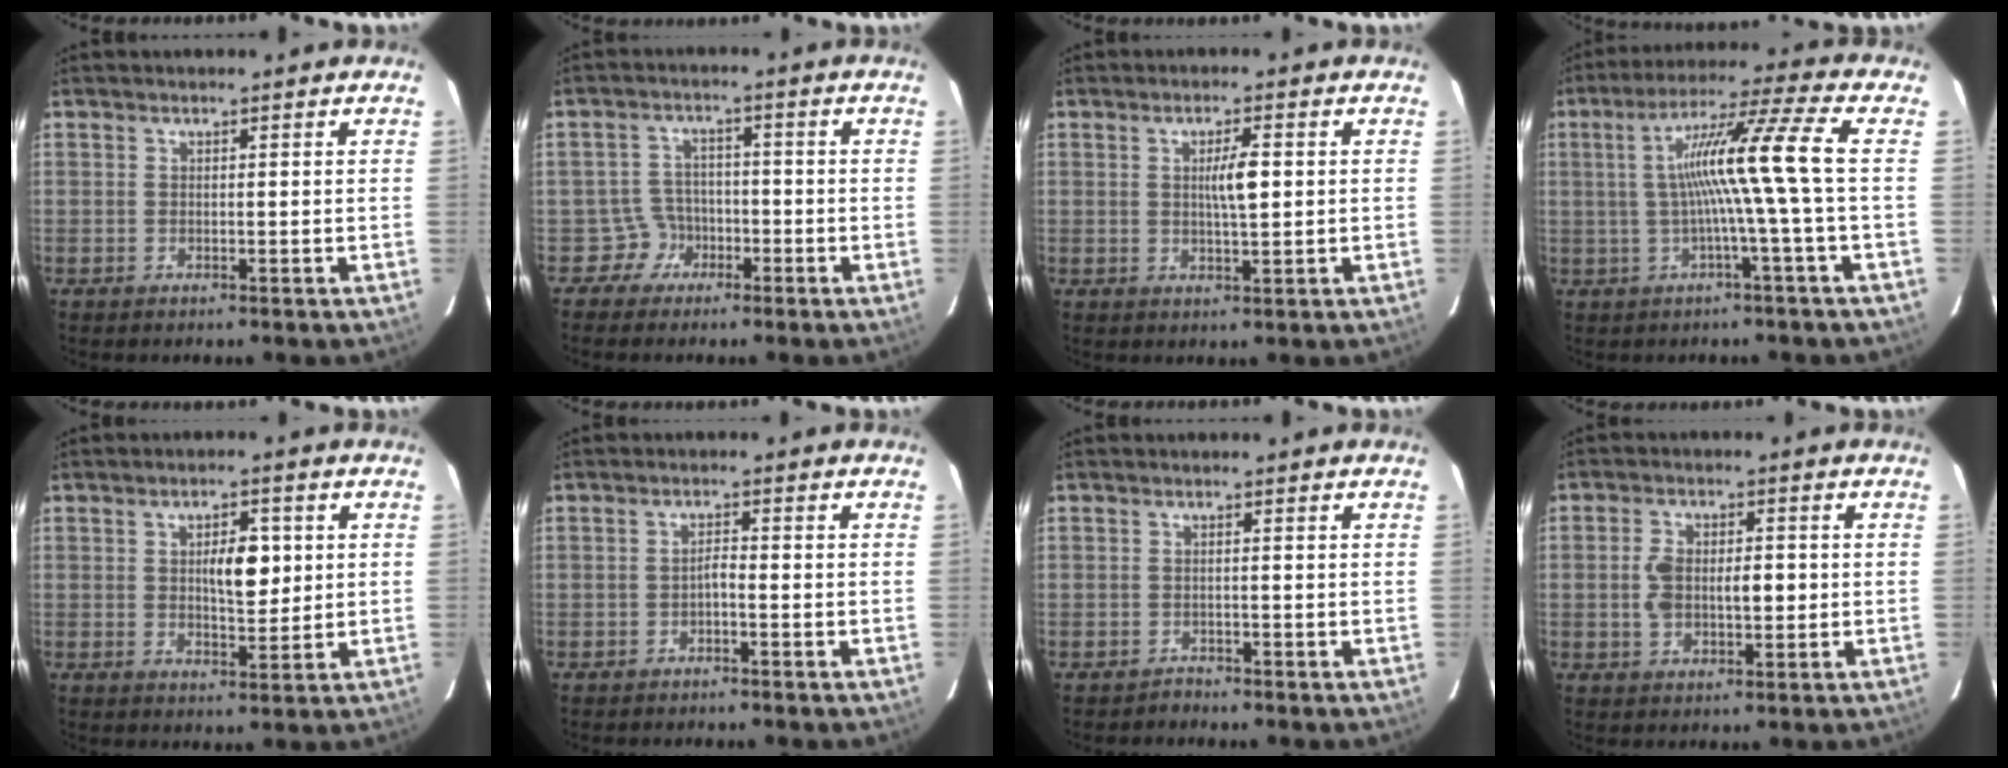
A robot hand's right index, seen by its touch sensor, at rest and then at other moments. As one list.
[{"total": 4.0, "force": [-2.1, 3.4, -0.5], "torque": [0.014, 0.015, -0.037]}, {"total": 4.0, "force": [0.5, 0.5, 3.9], "torque": [-0.066, 0.001, 0.008]}, {"total": 11.1, "force": [0.0, -2.2, 10.9], "torque": [-0.186, 0.020, 0.001]}, {"total": 6.0, "force": [1.1, 2.3, 5.4], "torque": [-0.083, 0.003, 0.021]}, {"total": 1.5, "force": [-0.8, 0.3, 1.3], "torque": [-0.020, 0.004, -0.016]}, {"total": 0.9, "force": [-0.8, 0.1, -0.4], "torque": [0.009, -0.004, -0.014]}, {"total": 6.9, "force": [-0.3, 3.6, 5.9], "torque": [-0.108, 0.015, -0.001]}]